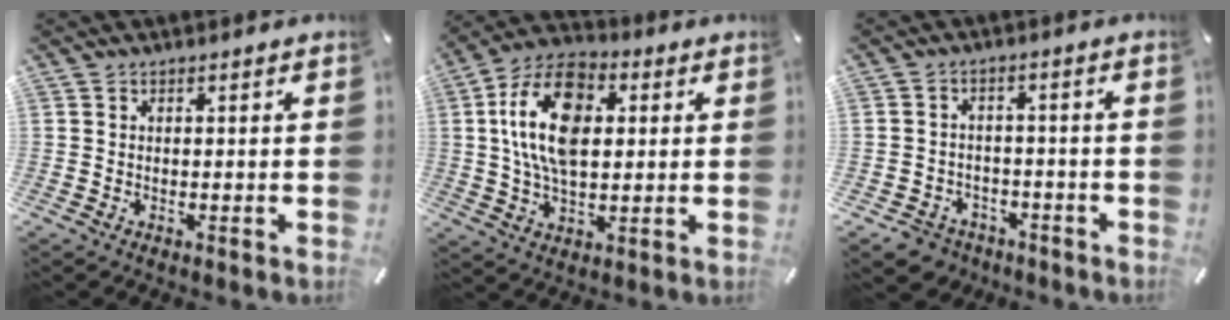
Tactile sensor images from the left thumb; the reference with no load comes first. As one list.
[{"total": 16.7, "force": [2.9, 10.3, 12.8], "torque": [-0.260, 0.010, 0.050]}, {"total": 4.9, "force": [-3.2, 3.6, 0.9], "torque": [-0.027, 0.016, -0.063]}]